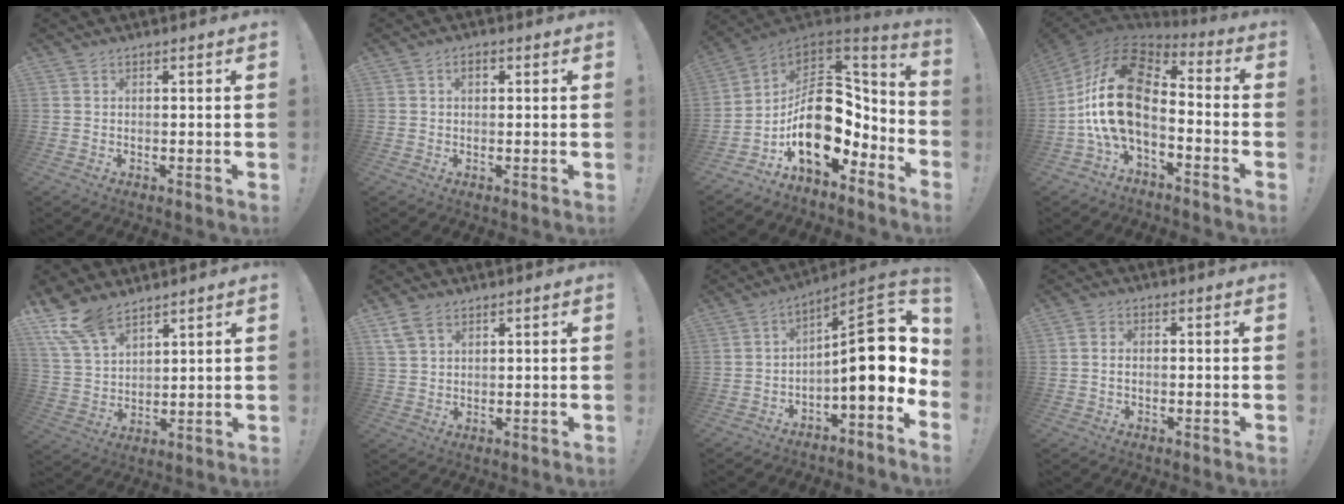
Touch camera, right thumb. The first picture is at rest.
{"total": 1.9, "force": [0.4, 1.3, 1.4], "torque": [-0.026, 0.006, 0.004]}
{"total": 22.3, "force": [-2.5, 14.6, 16.8], "torque": [-0.260, 0.001, -0.021]}
{"total": 18.8, "force": [-0.9, 10.6, 15.6], "torque": [-0.311, 0.006, -0.011]}
{"total": 12.6, "force": [9.3, 6.3, 5.8], "torque": [-0.117, -0.049, 0.181]}
{"total": 6.1, "force": [4.0, 3.7, 2.8], "torque": [-0.050, -0.011, 0.080]}
{"total": 16.3, "force": [0.0, 5.9, 15.2], "torque": [-0.202, 0.000, 0.006]}
{"total": 2.1, "force": [-0.4, 1.6, 1.4], "torque": [-0.020, 0.006, -0.008]}